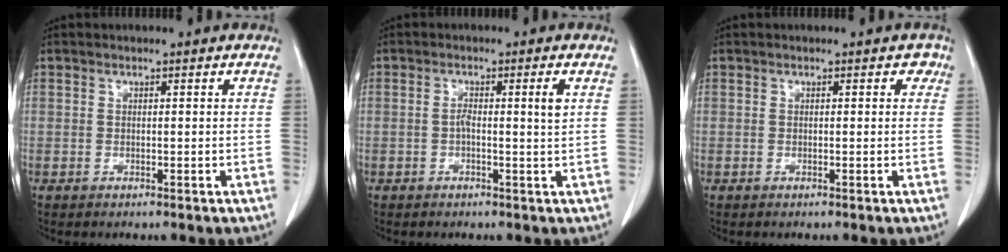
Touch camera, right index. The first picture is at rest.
{"total": 3.1, "force": [0.2, -0.2, 3.1], "torque": [-0.055, 0.002, 0.003]}
{"total": 1.0, "force": [0.4, 0.7, 0.6], "torque": [0.004, 0.005, -0.003]}